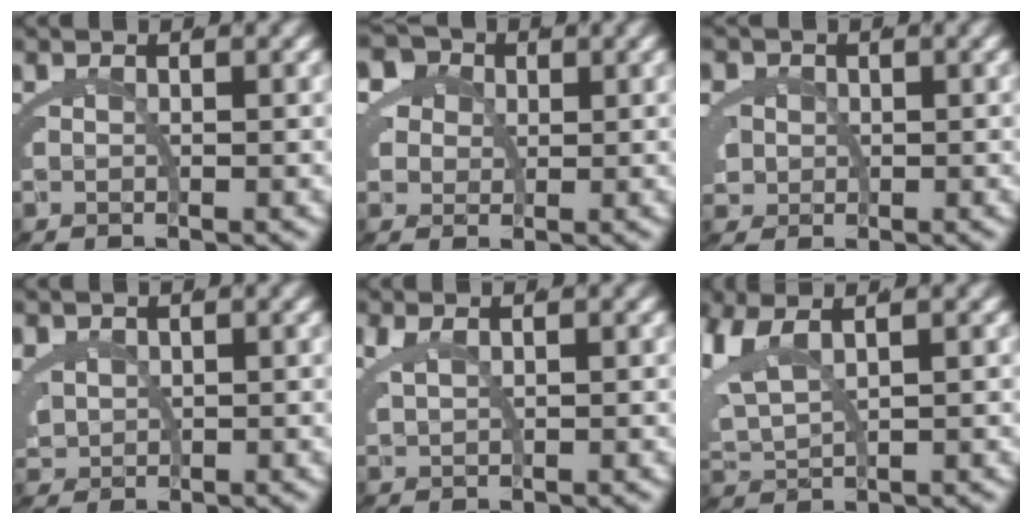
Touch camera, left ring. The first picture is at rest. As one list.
[{"total": 8.8, "force": [2.7, 7.6, 3.7], "torque": [-0.080, 0.005, 0.029]}, {"total": 5.1, "force": [0.9, 4.4, 2.3], "torque": [-0.050, -0.005, 0.012]}, {"total": 4.0, "force": [1.2, 3.3, 1.9], "torque": [-0.051, -0.010, 0.032]}, {"total": 1.2, "force": [1.2, -0.2, 0.4], "torque": [-0.020, 0.003, 0.028]}, {"total": 3.4, "force": [2.3, 1.1, 2.2], "torque": [-0.080, -0.001, 0.055]}]